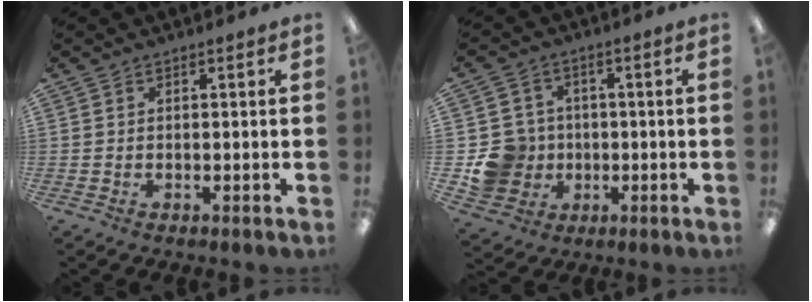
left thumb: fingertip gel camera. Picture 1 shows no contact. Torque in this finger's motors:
{"motor_torque": [-0.46, 0.49, 0.16, -0.59, 0.05]}